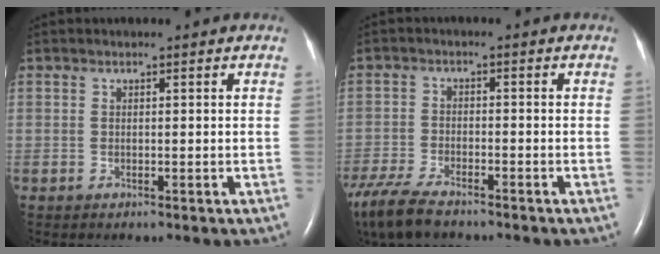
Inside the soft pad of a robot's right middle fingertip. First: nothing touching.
{"total": 9.8, "force": [-7.7, 2.6, 5.4], "torque": [-0.109, -0.024, -0.138]}